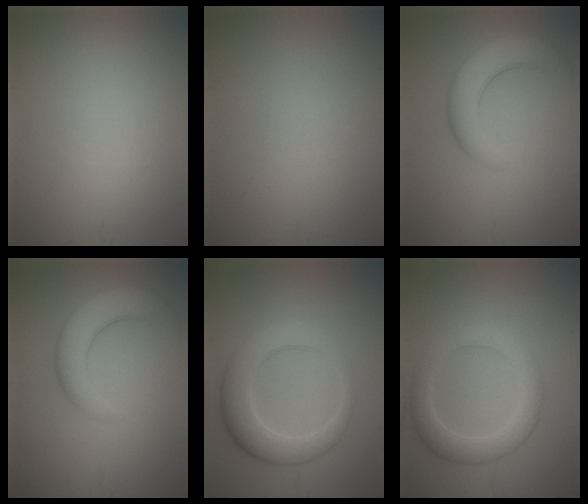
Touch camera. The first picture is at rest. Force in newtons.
{"total": 0.0}
{"total": 4.7, "press": 4.7, "slide": 0.3}
{"total": 4.7, "press": 4.7, "slide": 0.3}
{"total": 5.7, "press": 5.7, "slide": 0.2}
{"total": 4.2, "press": 4.2, "slide": 0.0}